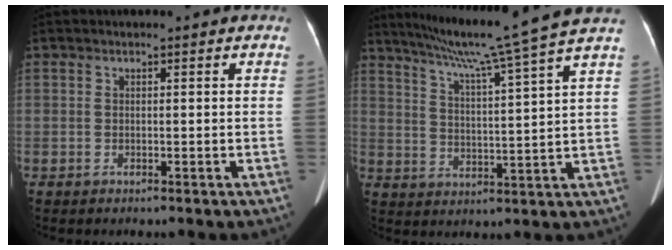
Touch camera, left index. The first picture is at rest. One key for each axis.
{"total": 16.1, "fx": 13.1, "fy": -2.9, "fz": 8.9, "tx": -0.149, "ty": -0.019, "tz": 0.183}